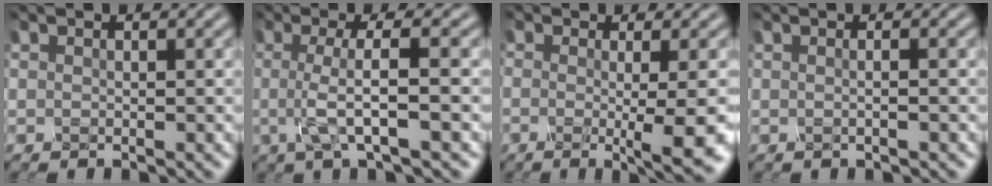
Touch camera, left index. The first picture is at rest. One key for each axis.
{"total": 4.2, "fx": -0.9, "fy": 0.6, "fz": 4.0, "tx": -0.069, "ty": 0.000, "tz": -0.022}
{"total": 5.3, "fx": -1.2, "fy": 0.5, "fz": 5.1, "tx": -0.072, "ty": -0.007, "tz": -0.020}
{"total": 2.3, "fx": 0.5, "fy": 1.1, "fz": 2.0, "tx": -0.012, "ty": 0.017, "tz": -0.024}